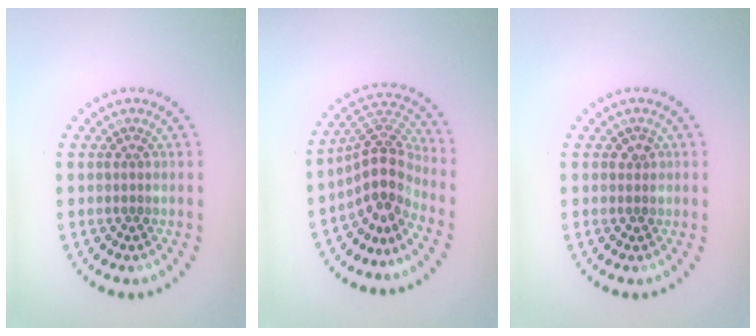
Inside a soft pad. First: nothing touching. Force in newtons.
{"total": 4.4, "press": 3.1, "slide": 3.0}
{"total": 0.9, "press": 0.8, "slide": 0.3}